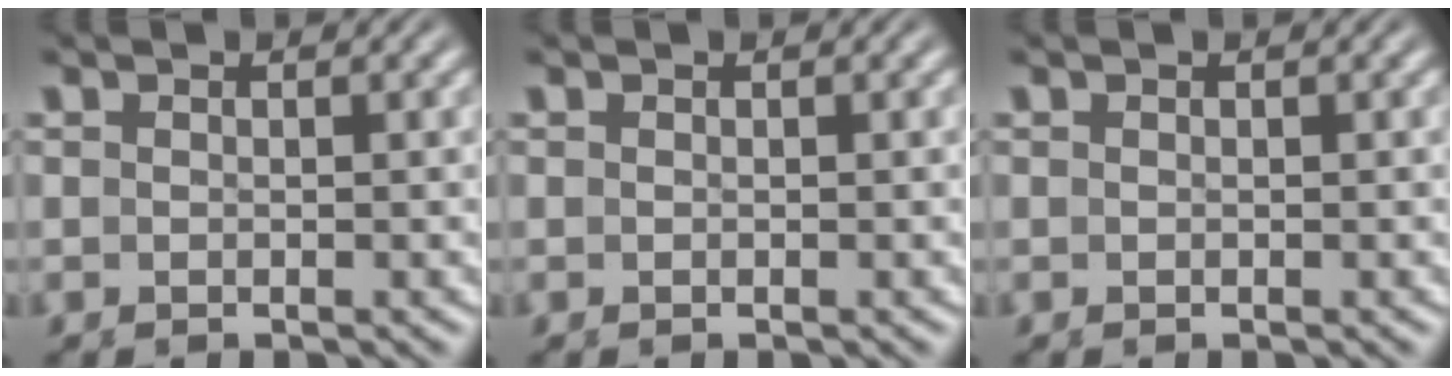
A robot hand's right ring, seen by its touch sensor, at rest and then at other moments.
{"total": 0.0}
{"total": 0.0}